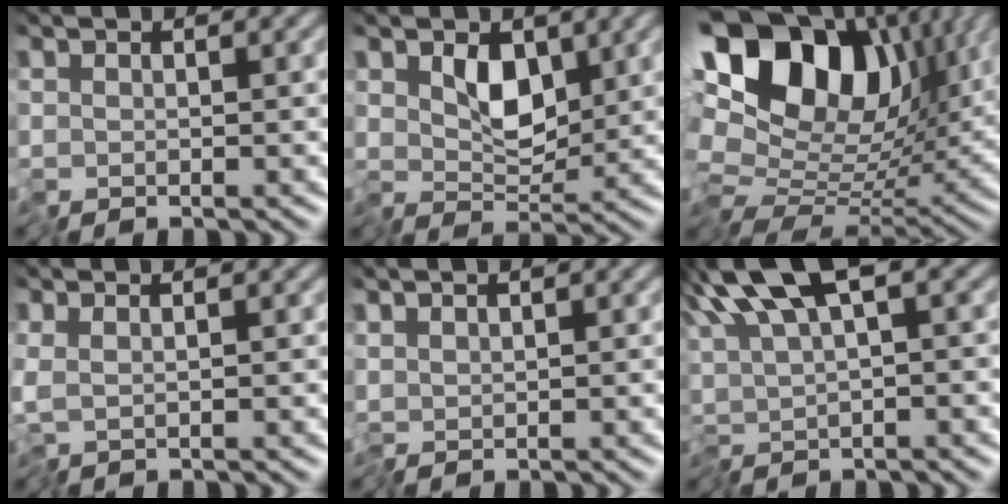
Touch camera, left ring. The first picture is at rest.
{"total": 3.1, "force": [0.5, 2.0, 2.3], "torque": [-0.042, -0.012, 0.008]}
{"total": 16.7, "force": [4.2, 11.4, 11.4], "torque": [-0.203, 0.023, 0.073]}
{"total": 1.2, "force": [-0.2, 0.1, 1.2], "torque": [-0.029, 0.000, -0.003]}
{"total": 0.9, "force": [0.4, 0.4, 0.8], "torque": [-0.021, 0.000, 0.008]}
{"total": 9.9, "force": [3.4, 3.7, 8.6], "torque": [-0.177, 0.011, 0.056]}